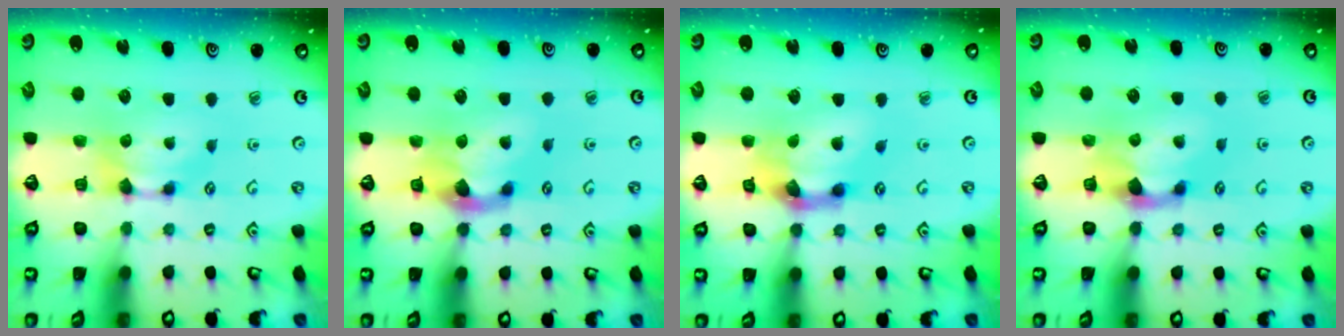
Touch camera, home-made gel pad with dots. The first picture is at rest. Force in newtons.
{"total": 3.7, "press": 3.1, "slide": 2.0}
{"total": 7.1, "press": 6.6, "slide": 2.4}
{"total": 1.9, "press": 1.4, "slide": 1.2}